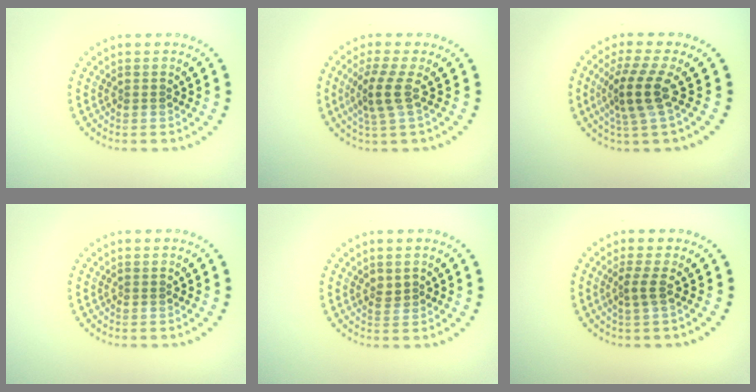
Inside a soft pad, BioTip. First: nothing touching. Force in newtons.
{"total": 2.8, "press": 2.3, "slide": 1.6}
{"total": 3.8, "press": 2.8, "slide": 2.6}
{"total": 0.0}
{"total": 1.2, "press": 1.0, "slide": 0.5}
{"total": 1.6, "press": 1.0, "slide": 1.2}